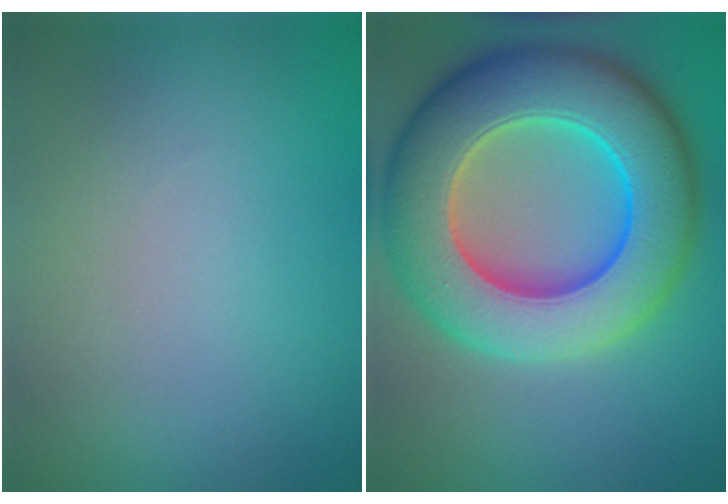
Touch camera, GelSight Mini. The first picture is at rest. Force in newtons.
{"total": 13.3, "press": 13.1, "slide": 2.1}